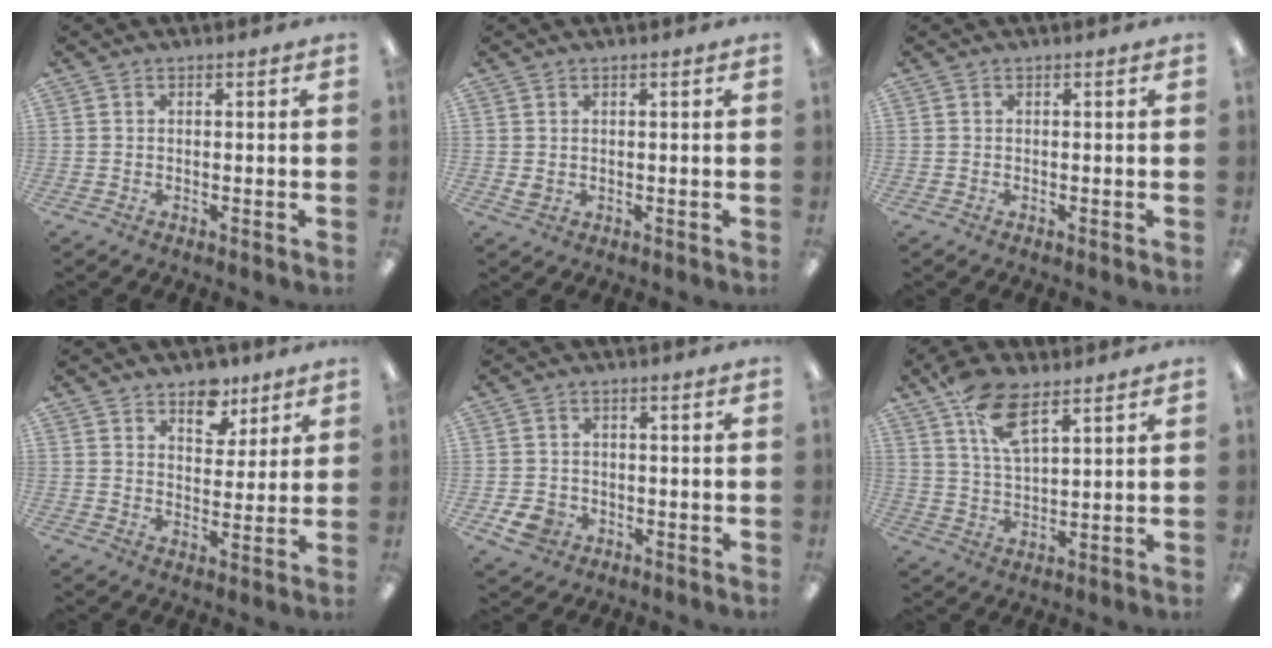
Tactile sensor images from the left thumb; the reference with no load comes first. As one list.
[{"total": 1.4, "force": [0.5, 1.1, 0.8], "torque": [-0.009, -0.001, 0.007]}, {"total": 0.0}, {"total": 8.3, "force": [6.0, 5.0, 2.9], "torque": [-0.021, -0.035, 0.103]}, {"total": 5.2, "force": [-2.1, 4.2, 2.4], "torque": [-0.047, 0.005, -0.040]}, {"total": 11.1, "force": [7.3, 4.5, 7.0], "torque": [-0.136, -0.022, 0.135]}]